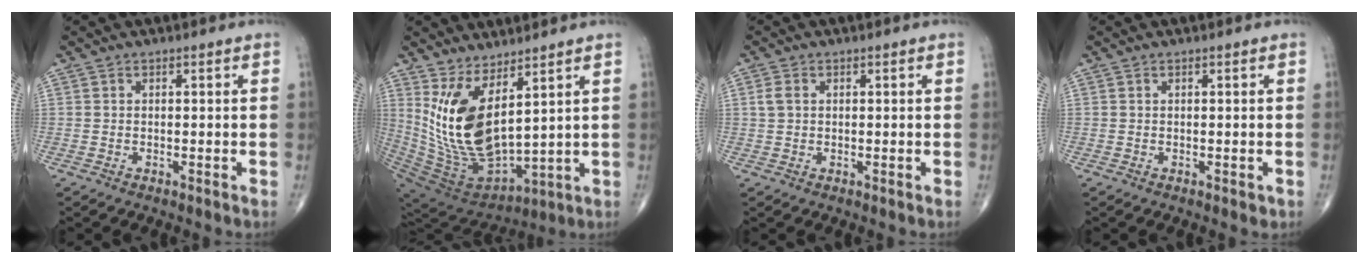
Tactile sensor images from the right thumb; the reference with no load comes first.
{"total": 16.5, "force": [6.0, 7.0, 13.6], "torque": [-0.259, -0.061, 0.143]}
{"total": 2.0, "force": [0.5, 1.5, 1.3], "torque": [-0.030, 0.005, 0.010]}
{"total": 0.8, "force": [-0.1, 0.4, 0.7], "torque": [-0.005, -0.002, 0.001]}